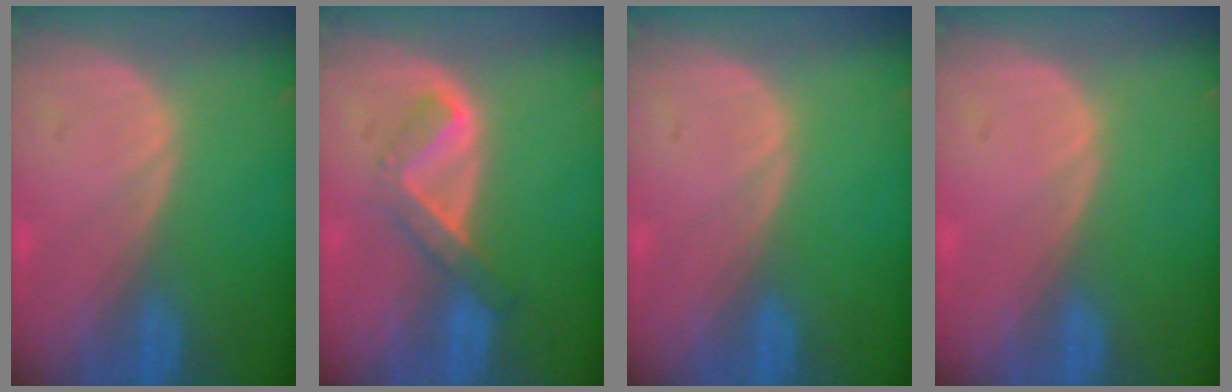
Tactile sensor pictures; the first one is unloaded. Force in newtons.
{"total": 5.3, "press": 4.6, "slide": 2.6}
{"total": 0.0}
{"total": 0.6, "press": 0.1, "slide": 0.6}